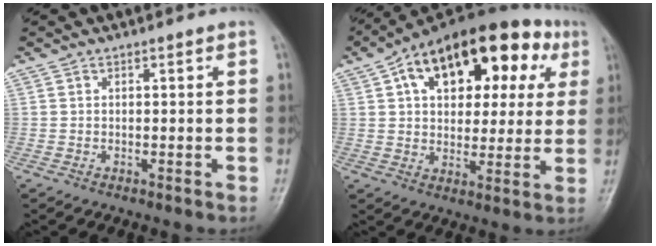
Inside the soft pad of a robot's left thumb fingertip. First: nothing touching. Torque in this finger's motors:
{"motor_torque": [0.64, 1.68, 2.26, -0.51, 0.37]}